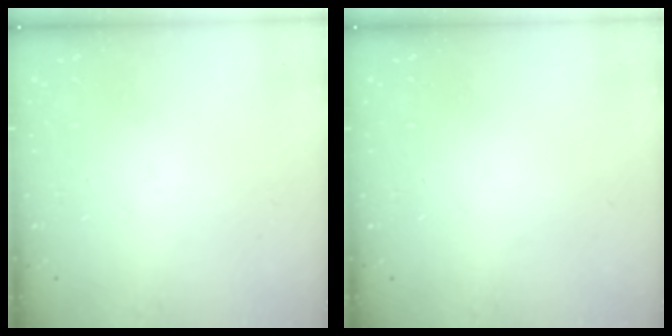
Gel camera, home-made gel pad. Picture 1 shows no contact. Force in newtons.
{"total": 0.0}